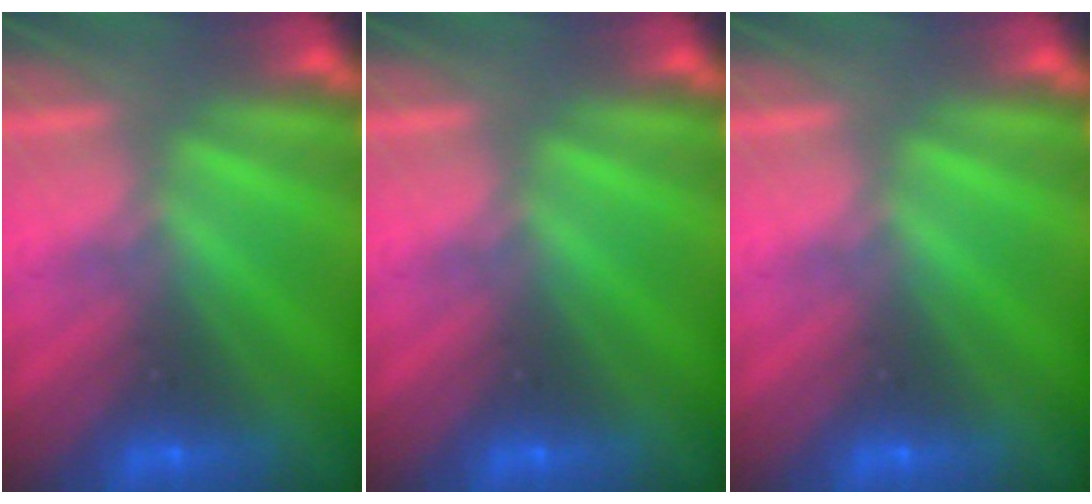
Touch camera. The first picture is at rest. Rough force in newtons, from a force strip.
{"total": 0.0}
{"total": 0.0}